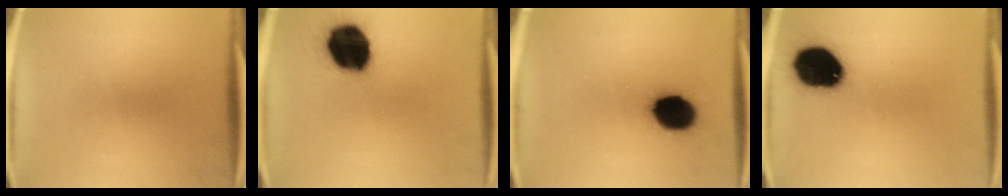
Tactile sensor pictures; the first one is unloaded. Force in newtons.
{"total": 19.8}
{"total": 11.9}
{"total": 17.2}